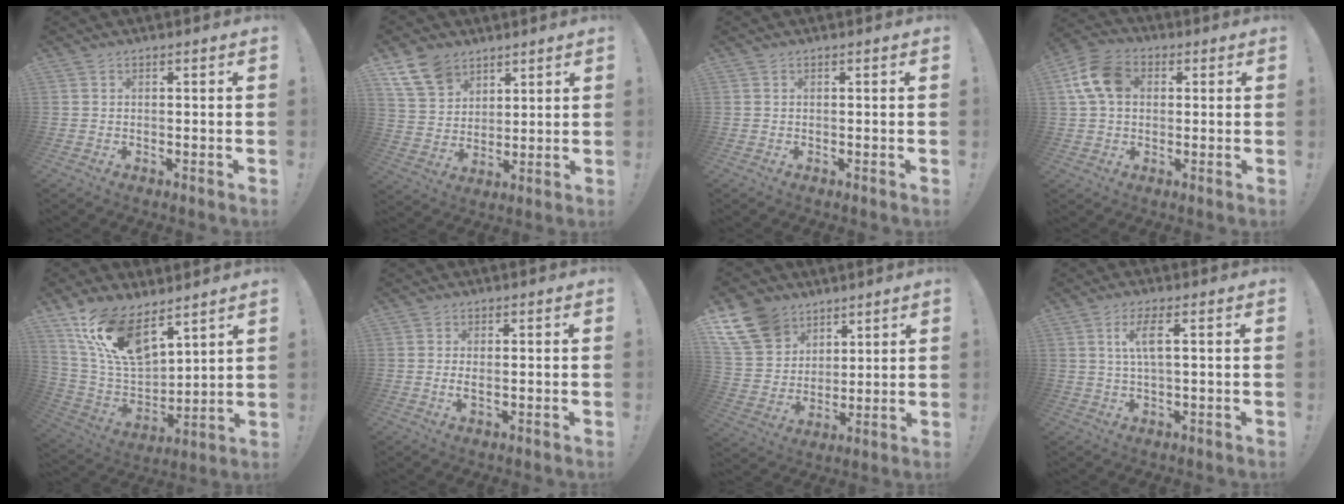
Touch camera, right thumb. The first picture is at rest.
{"total": 11.3, "force": [7.7, 7.2, 4.0], "torque": [-0.077, -0.040, 0.154]}
{"total": 0.0}
{"total": 11.5, "force": [2.4, 8.4, 7.5], "torque": [-0.145, 0.016, 0.052]}
{"total": 18.0, "force": [11.8, 8.1, 10.9], "torque": [-0.218, -0.068, 0.220]}
{"total": 1.8, "force": [0.0, 0.2, 1.8], "torque": [-0.030, -0.002, -0.002]}
{"total": 15.5, "force": [9.2, 11.1, 5.7], "torque": [-0.115, -0.048, 0.185]}
{"total": 5.6, "force": [1.3, 0.9, 5.3], "torque": [-0.099, 0.000, 0.018]}